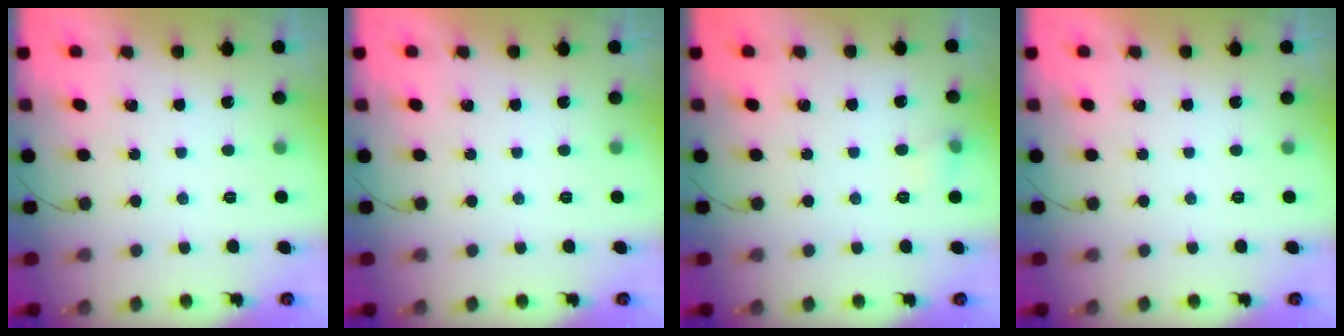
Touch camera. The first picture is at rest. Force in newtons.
{"total": 0.0}
{"total": 5.3, "press": 5.0, "slide": 1.5}
{"total": 0.0}